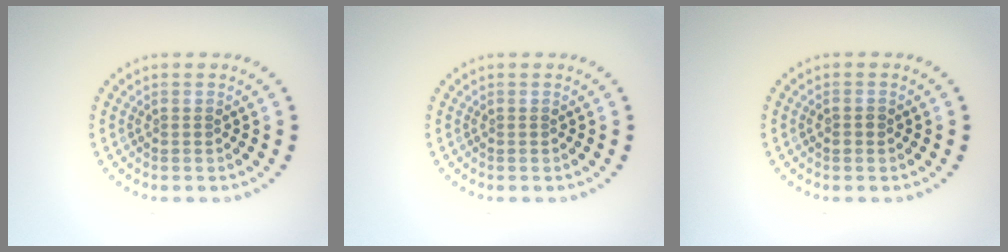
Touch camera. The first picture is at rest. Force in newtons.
{"total": 0.0}
{"total": 0.9, "press": 0.9, "slide": 0.1}